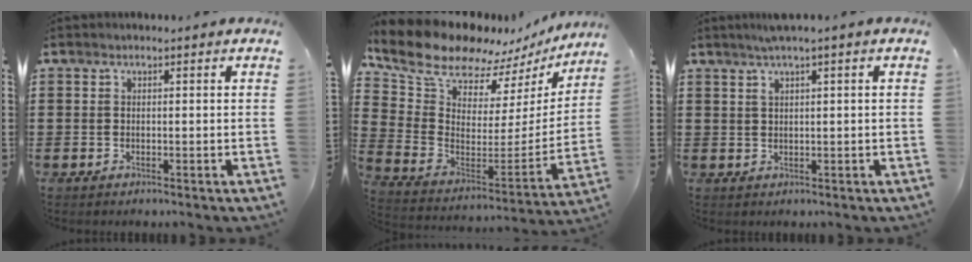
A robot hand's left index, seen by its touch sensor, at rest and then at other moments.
{"total": 11.4, "force": [9.9, 4.4, 3.5], "torque": [-0.117, -0.069, 0.177]}
{"total": 1.8, "force": [0.8, -0.1, 1.6], "torque": [-0.030, -0.001, 0.014]}